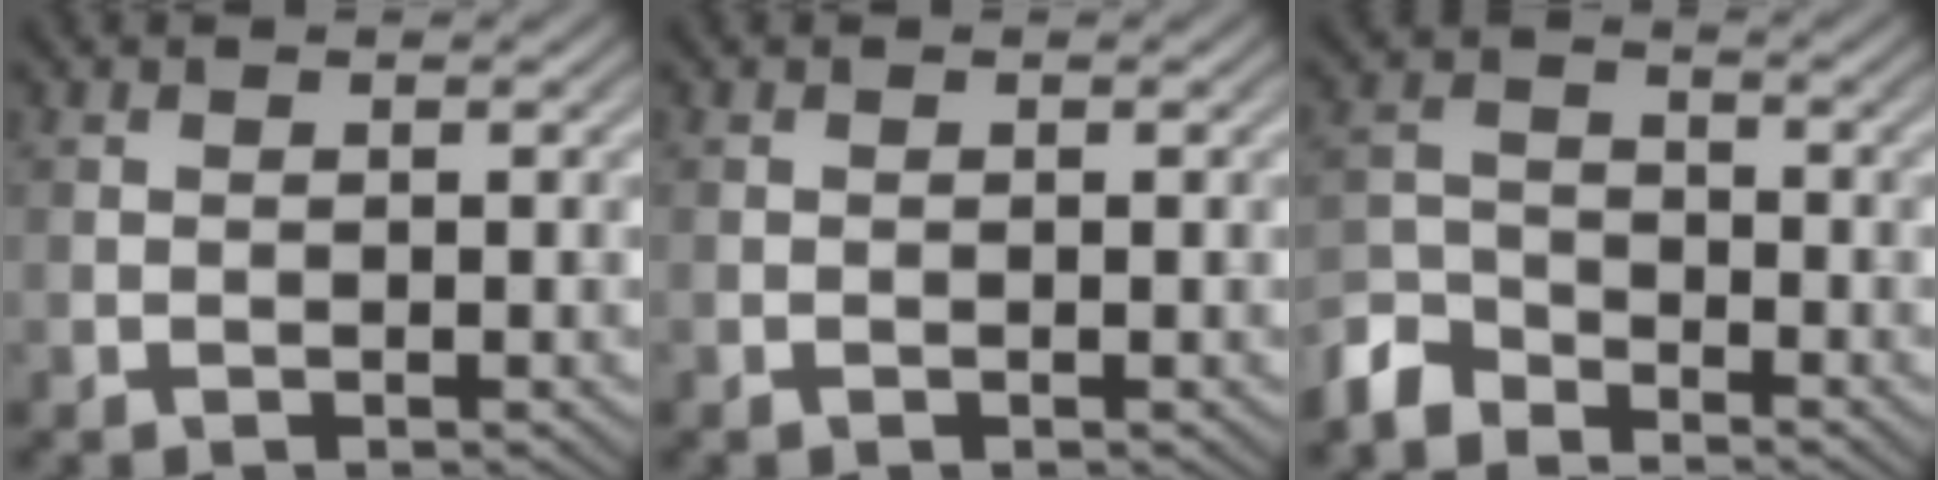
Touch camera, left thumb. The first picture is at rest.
{"total": 0.0}
{"total": 5.1, "force": [-4.4, 2.1, 1.5], "torque": [-0.037, -0.006, -0.108]}